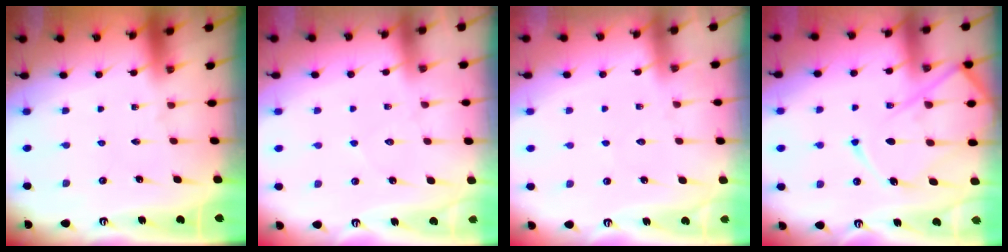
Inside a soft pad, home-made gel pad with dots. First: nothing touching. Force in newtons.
{"total": 5.3, "press": 5.3, "slide": 0.6}
{"total": 5.7, "press": 5.6, "slide": 0.6}
{"total": 15.5, "press": 15.4, "slide": 1.5}